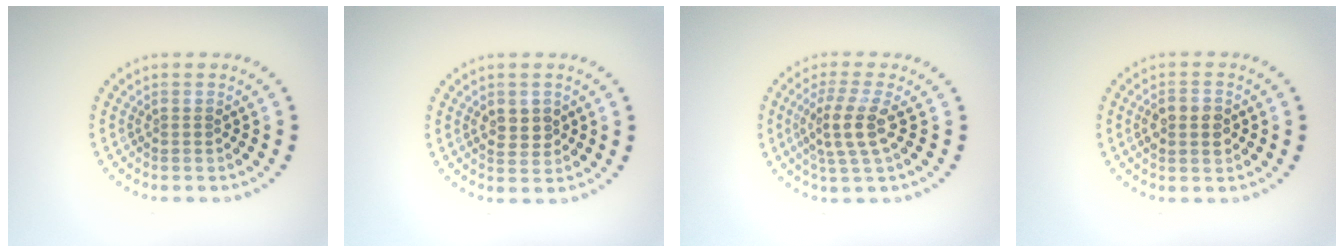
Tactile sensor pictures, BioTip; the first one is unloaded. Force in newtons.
{"total": 1.9, "press": 1.7, "slide": 0.6}
{"total": 3.5, "press": 3.1, "slide": 1.6}
{"total": 2.4, "press": 2.4, "slide": 0.1}